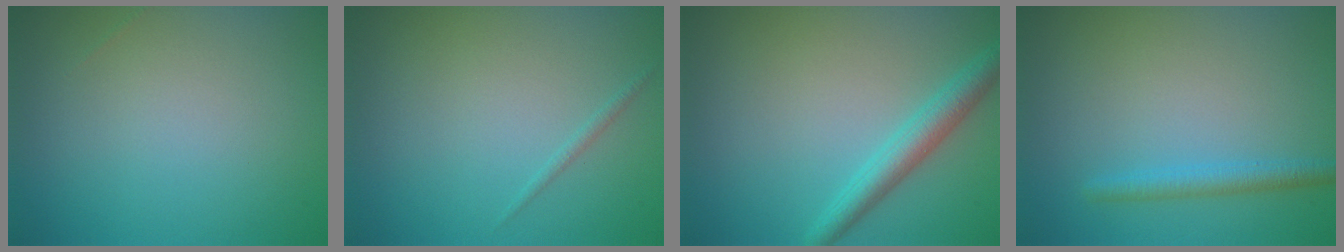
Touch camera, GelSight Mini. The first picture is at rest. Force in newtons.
{"total": 0.6, "press": 0.6, "slide": 0.0}
{"total": 3.1, "press": 3.1, "slide": 0.1}
{"total": 2.0, "press": 2.0, "slide": 0.1}